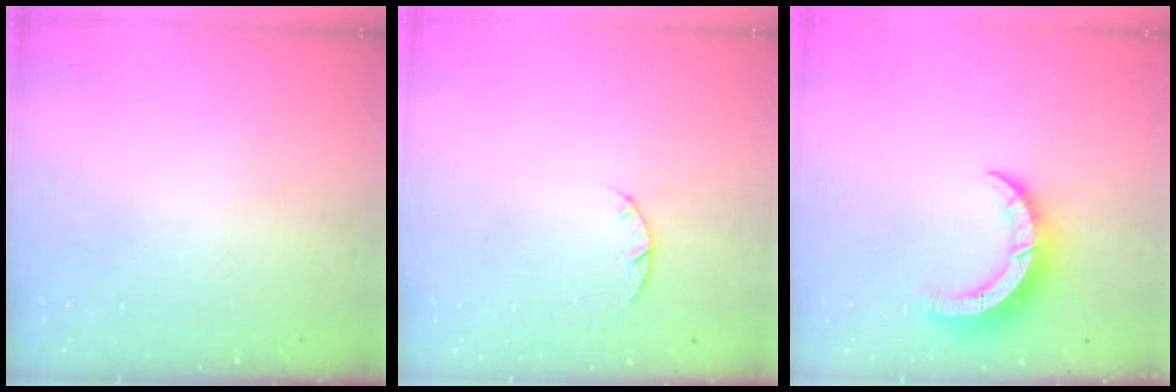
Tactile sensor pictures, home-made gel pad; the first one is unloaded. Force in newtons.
{"total": 2.9, "press": 2.9, "slide": 0.5}
{"total": 7.1, "press": 7.1, "slide": 0.4}